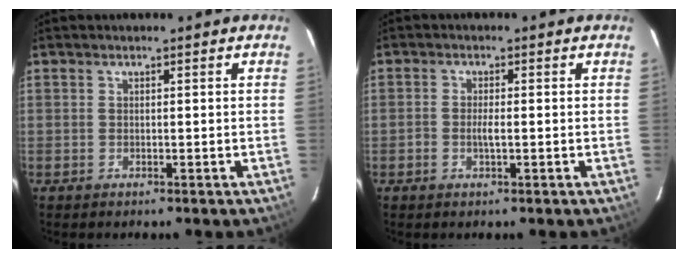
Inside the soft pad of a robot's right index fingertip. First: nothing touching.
{"total": 1.9, "force": [-0.5, 0.5, 1.7], "torque": [-0.038, 0.001, -0.011]}